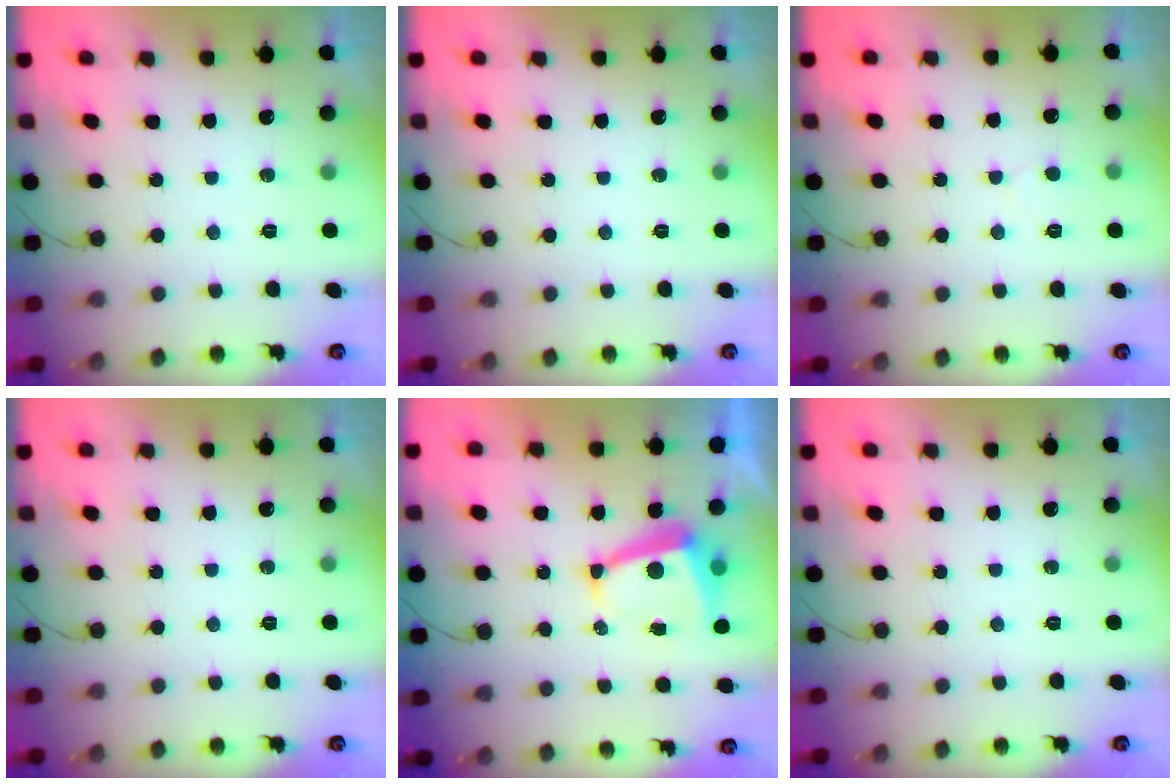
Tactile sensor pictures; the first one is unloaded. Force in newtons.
{"total": 0.0}
{"total": 2.9, "press": 2.9, "slide": 0.3}
{"total": 0.0}
{"total": 7.5, "press": 7.4, "slide": 1.1}
{"total": 0.0}